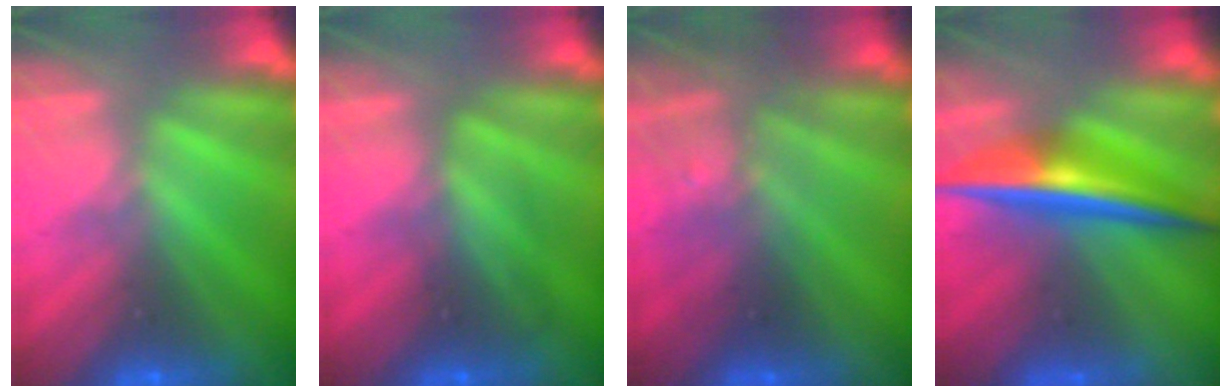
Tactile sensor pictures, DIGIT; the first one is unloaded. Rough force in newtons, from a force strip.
{"total": 2.4}
{"total": 3.0}
{"total": 5.7}